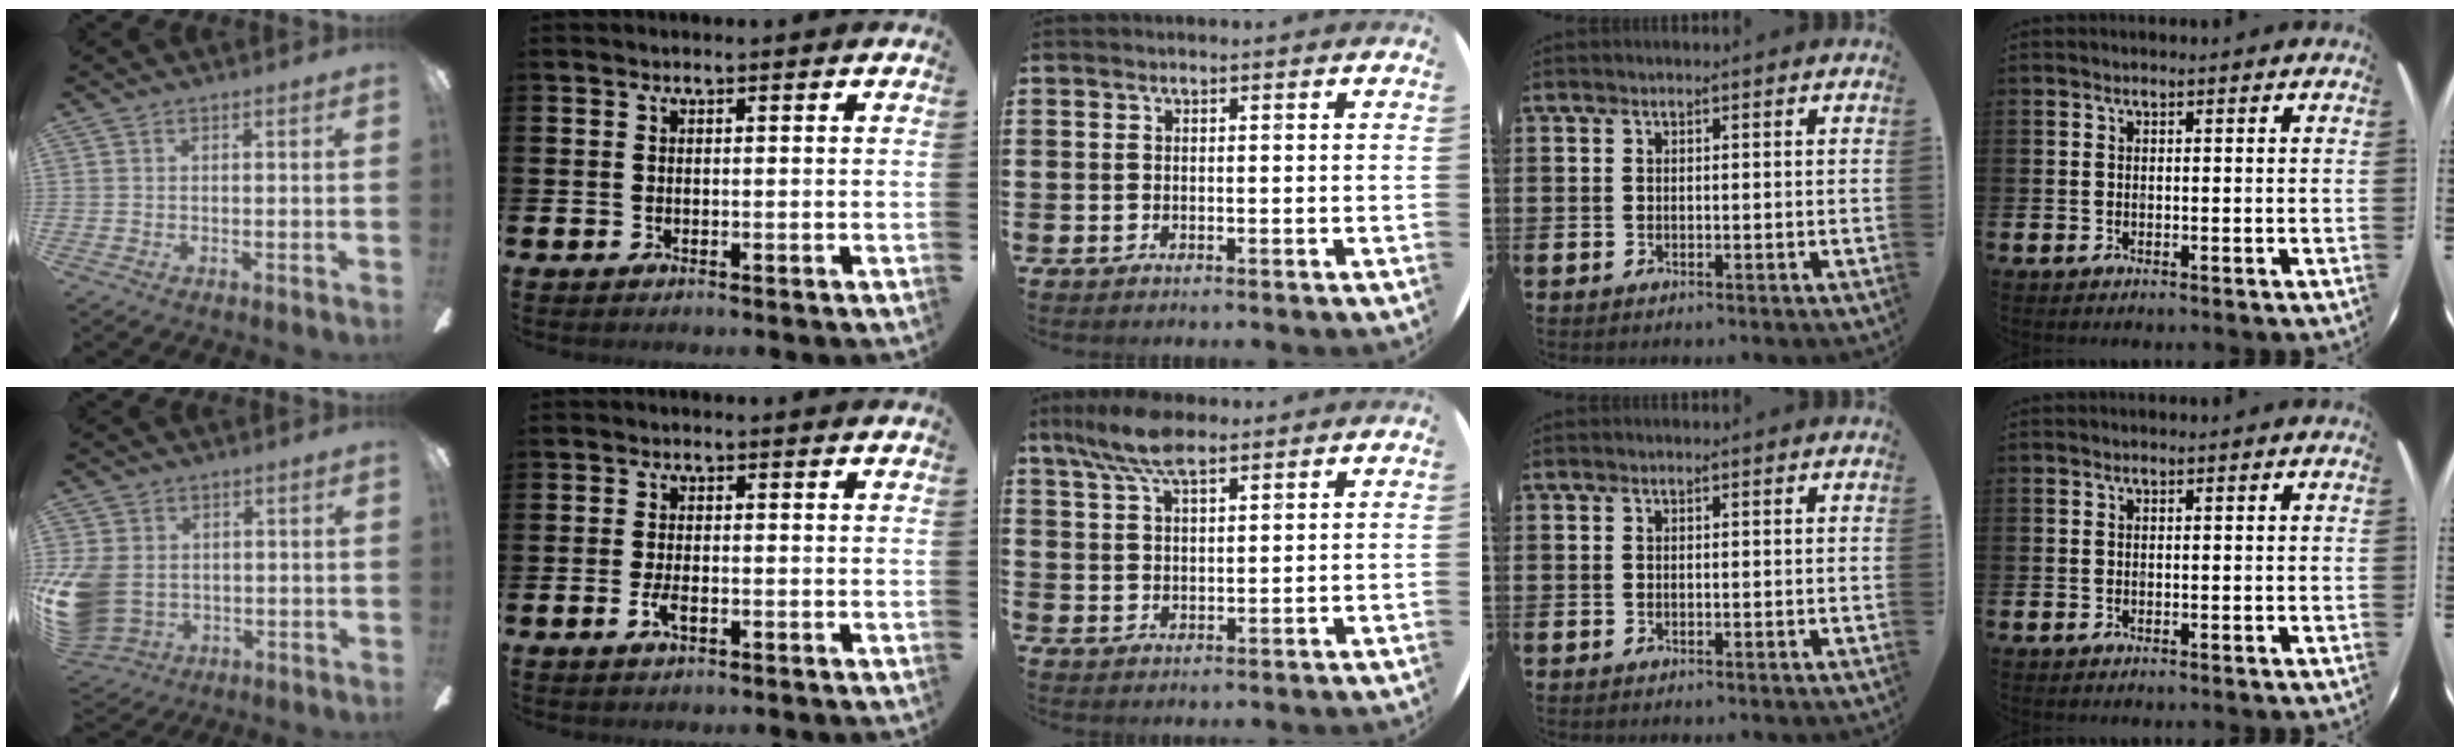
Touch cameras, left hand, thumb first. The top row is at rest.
{"thumb": {"total": 13.1, "force": [-0.6, 10.5, 7.8], "torque": [-0.184, 0.006, -0.005]}, "index": {"total": 2.5, "force": [-0.7, 1.1, 2.2], "torque": [-0.041, 0.002, -0.014]}, "middle": {"total": 7.7, "force": [5.6, 2.6, 4.6], "torque": [-0.103, -0.004, 0.103]}}